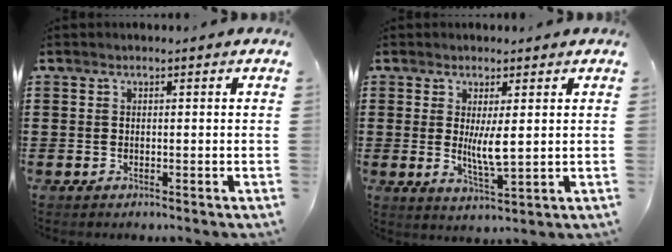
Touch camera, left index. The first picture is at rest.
{"total": 5.4, "force": [0.8, 1.2, 5.2], "torque": [-0.098, -0.007, 0.009]}